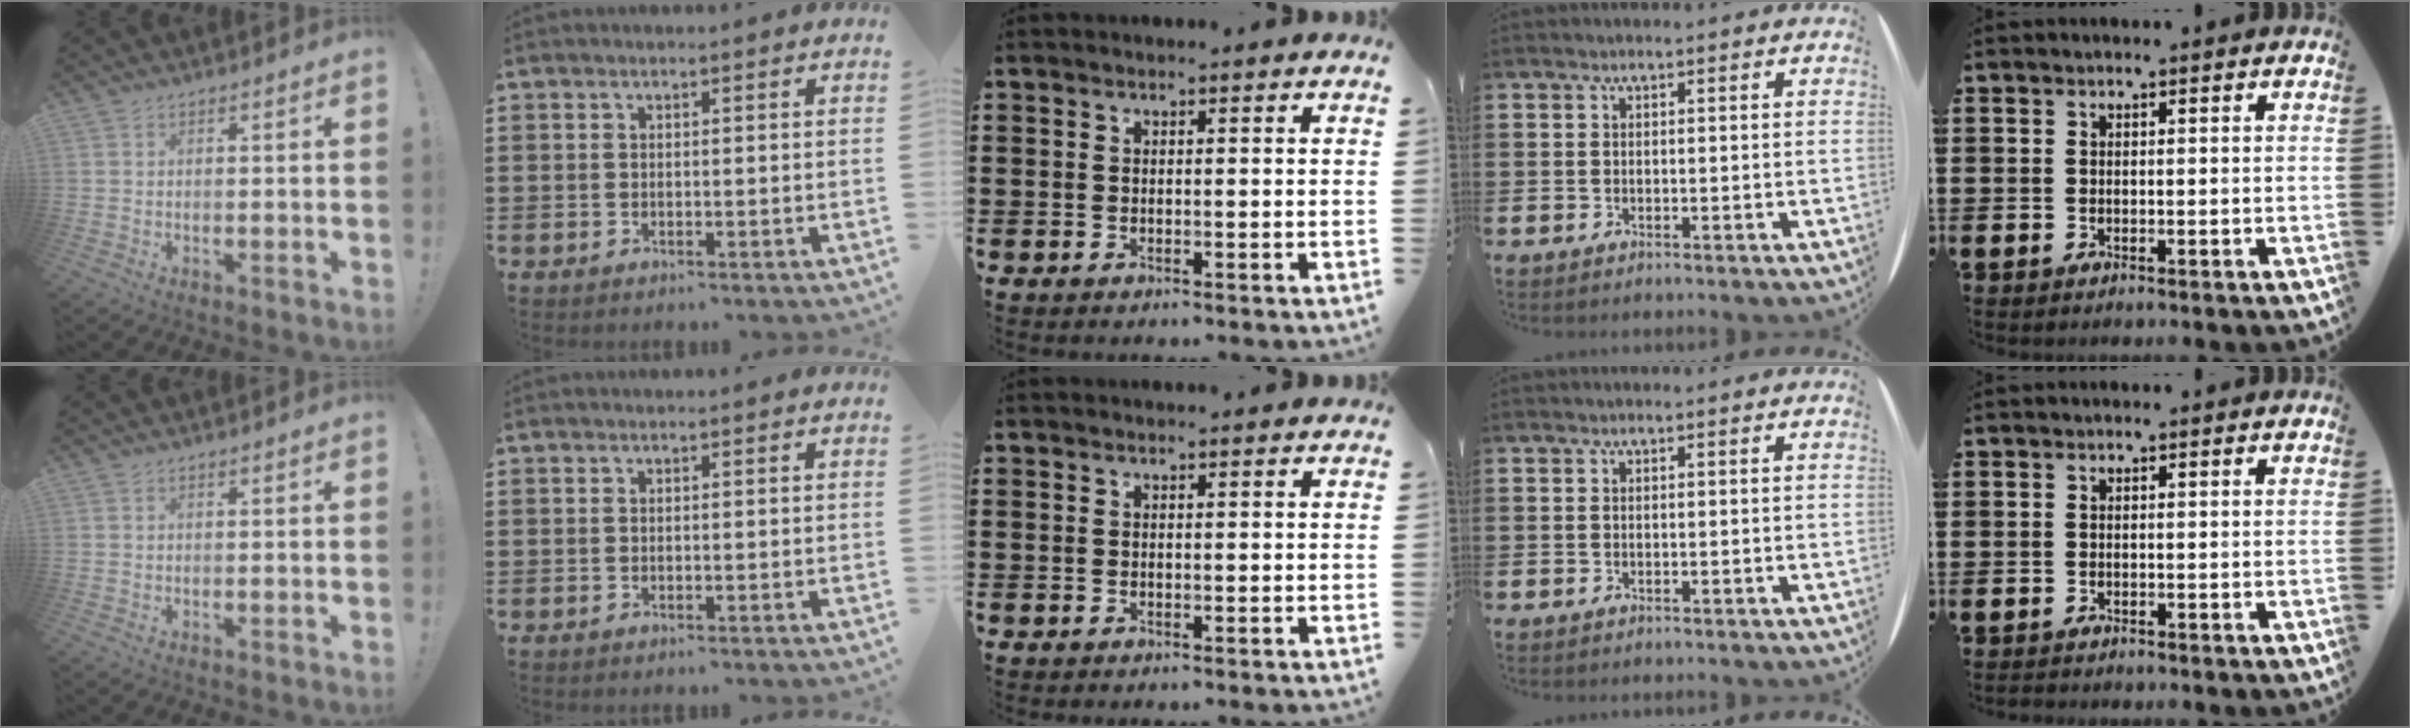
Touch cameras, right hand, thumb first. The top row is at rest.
{}